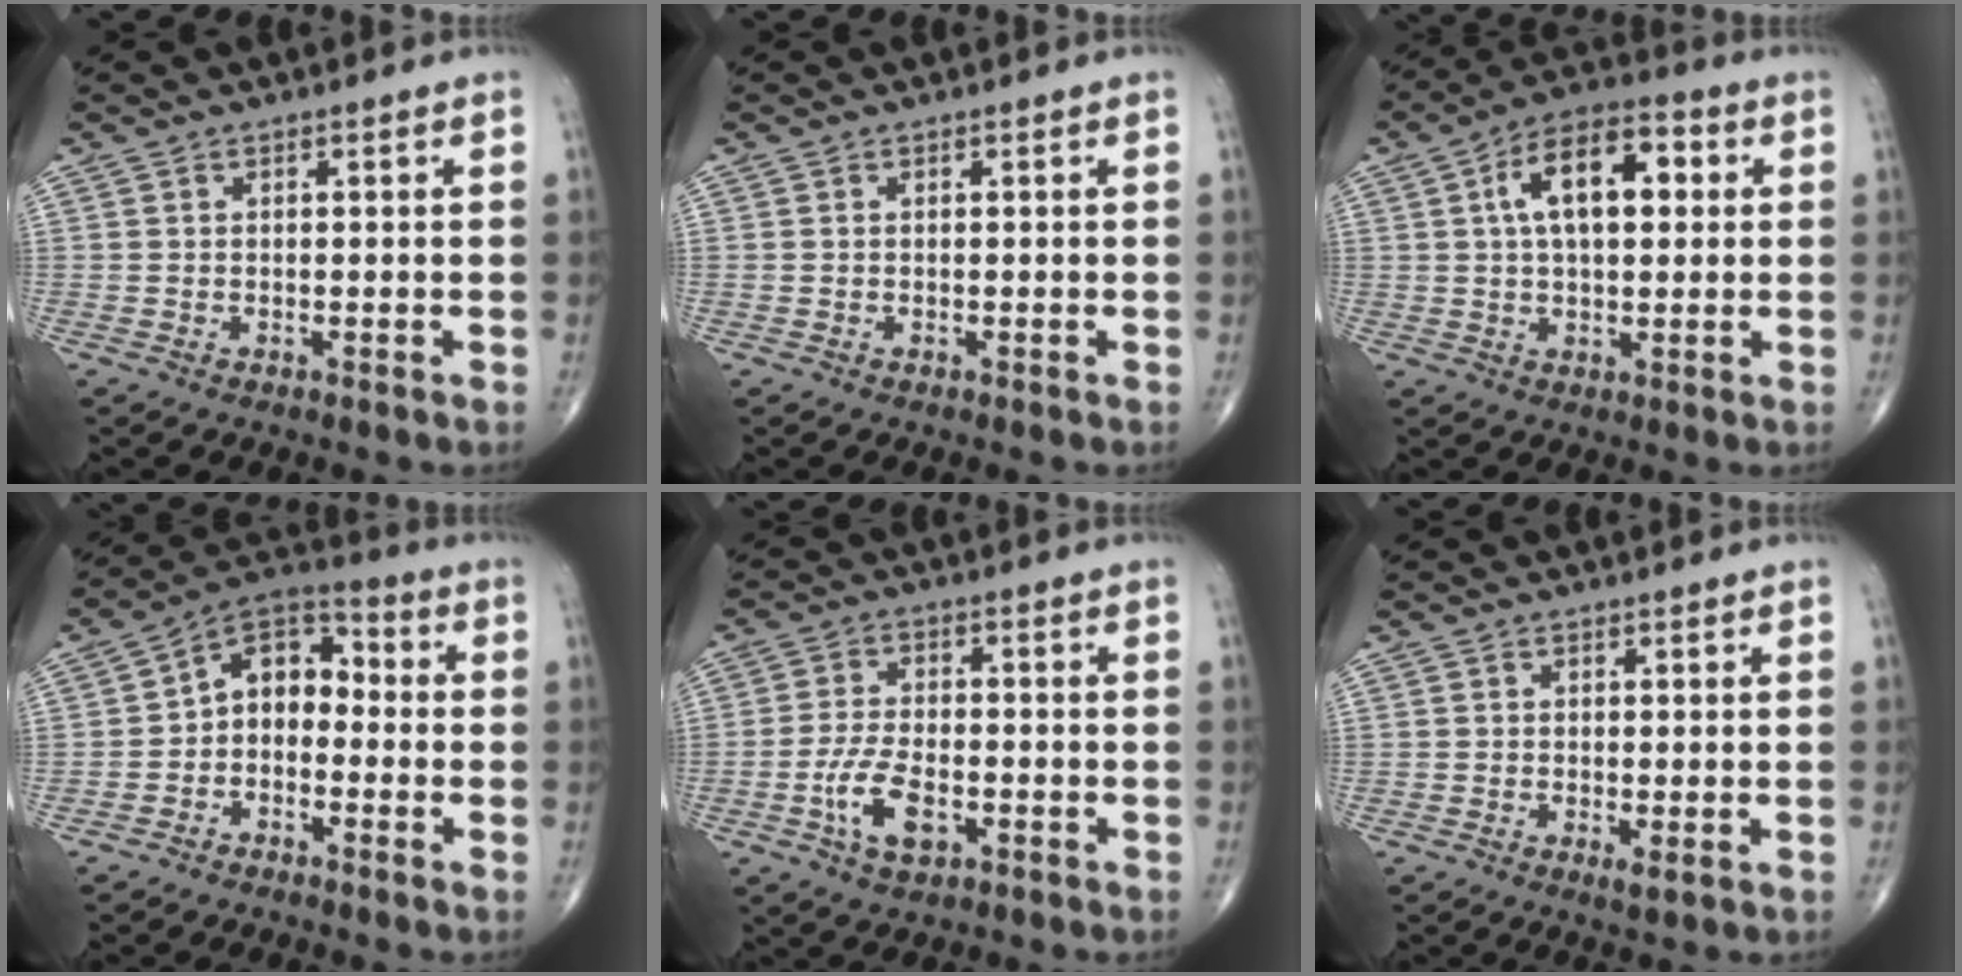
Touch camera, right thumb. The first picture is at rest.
{"total": 0.0}
{"total": 13.1, "force": [2.9, 6.8, 10.8], "torque": [-0.163, 0.021, 0.040]}
{"total": 8.8, "force": [-1.4, 6.2, 6.1], "torque": [-0.065, 0.044, -0.048]}
{"total": 7.3, "force": [-2.8, 3.5, 5.8], "torque": [-0.111, 0.010, -0.053]}
{"total": 1.4, "force": [-0.3, 0.3, 1.3], "torque": [-0.020, -0.006, -0.008]}